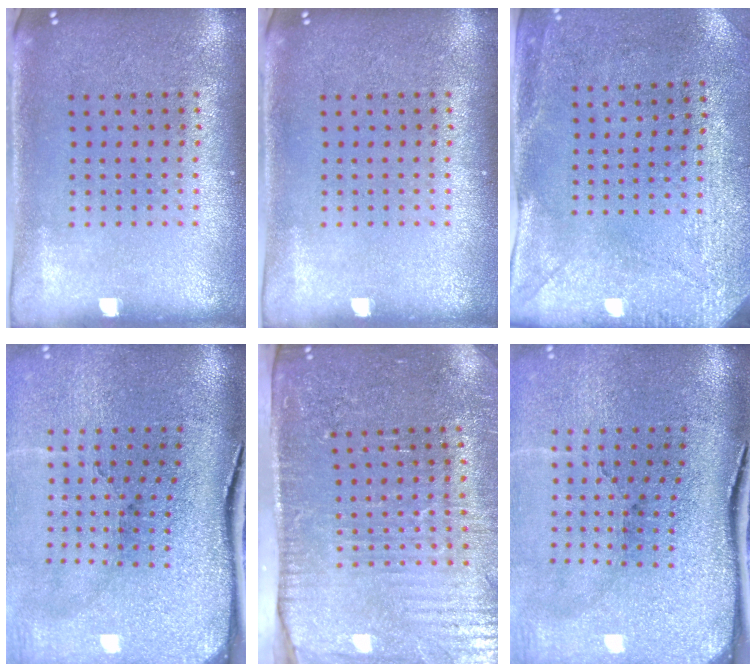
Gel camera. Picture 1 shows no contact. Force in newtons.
{"total": 0.0}
{"total": 2.9, "press": 2.3, "slide": 1.8}
{"total": 4.9, "press": 3.9, "slide": 3.0}
{"total": 4.2, "press": 3.8, "slide": 1.7}
{"total": 4.9, "press": 3.9, "slide": 3.0}